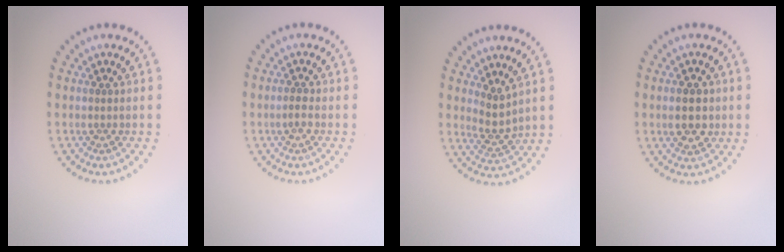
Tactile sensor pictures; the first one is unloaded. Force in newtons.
{"total": 1.0, "press": 0.9, "slide": 0.4}
{"total": 2.0, "press": 1.5, "slide": 1.4}
{"total": 3.1, "press": 3.1, "slide": 0.2}